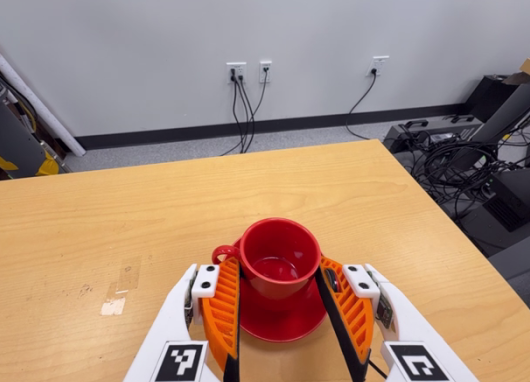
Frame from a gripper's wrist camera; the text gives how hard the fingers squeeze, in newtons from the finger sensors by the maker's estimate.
{"total": 2.8, "left": 2.5, "right": 3.2}